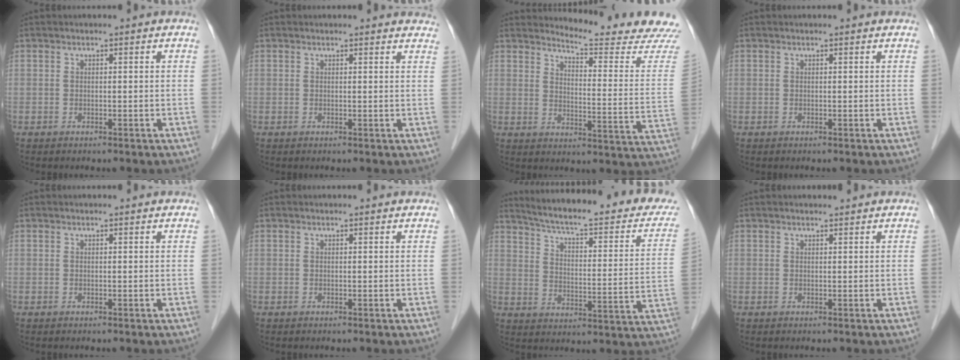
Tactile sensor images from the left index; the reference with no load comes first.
{"total": 7.5, "force": [7.2, 1.6, 1.4], "torque": [0.002, 0.009, 0.057]}
{"total": 15.4, "force": [15.1, -1.9, 2.3], "torque": [-0.033, -0.123, 0.173]}
{"total": 1.2, "force": [1.2, 0.1, 0.2], "torque": [-0.011, 0.011, 0.013]}
{"total": 1.5, "force": [1.5, 0.2, 0.3], "torque": [-0.012, 0.013, 0.016]}
{"total": 2.0, "force": [1.9, 0.3, 0.4], "torque": [-0.014, 0.014, 0.019]}
{"total": 25.9, "force": [22.7, 3.6, 11.8], "torque": [-0.169, -0.048, 0.285]}
{"total": 1.8, "force": [1.8, 0.1, 0.5], "torque": [-0.008, 0.013, 0.029]}